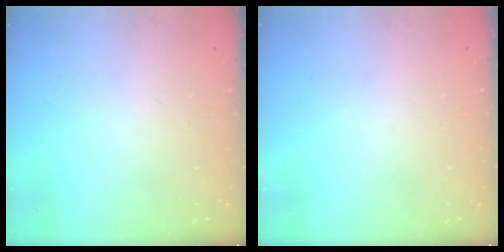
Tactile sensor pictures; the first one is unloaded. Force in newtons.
{"total": 0.0}